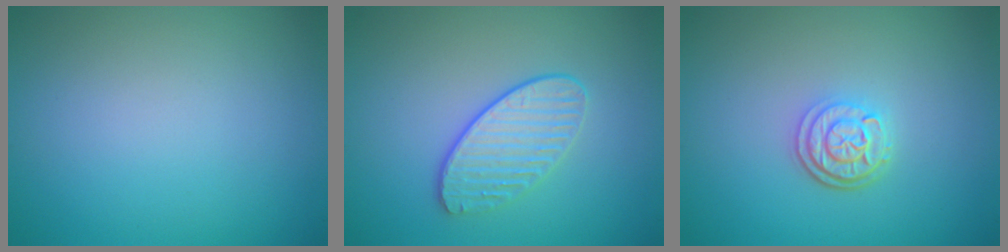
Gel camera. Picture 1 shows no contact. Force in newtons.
{"total": 2.7, "press": 2.4, "slide": 1.2}
{"total": 3.0, "press": 2.5, "slide": 1.6}